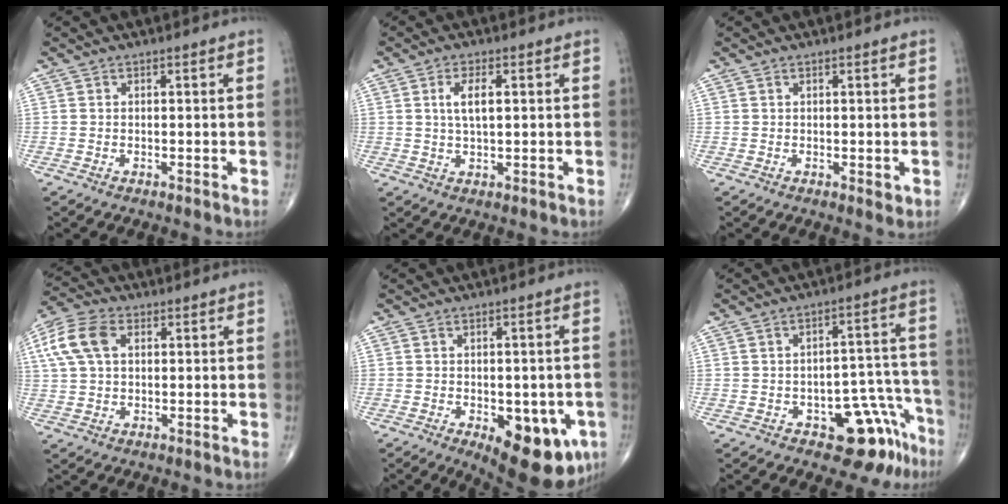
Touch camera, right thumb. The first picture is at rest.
{"total": 4.6, "force": [1.1, 1.8, 4.1], "torque": [-0.075, 0.000, 0.020]}
{"total": 1.5, "force": [0.2, 0.6, 1.4], "torque": [-0.016, -0.005, 0.004]}
{"total": 9.6, "force": [2.7, 6.0, 6.9], "torque": [-0.151, 0.019, 0.048]}
{"total": 15.4, "force": [-5.9, 7.2, 12.2], "torque": [-0.123, 0.000, -0.064]}
{"total": 11.5, "force": [-7.0, 5.8, 7.1], "torque": [-0.032, 0.069, -0.089]}